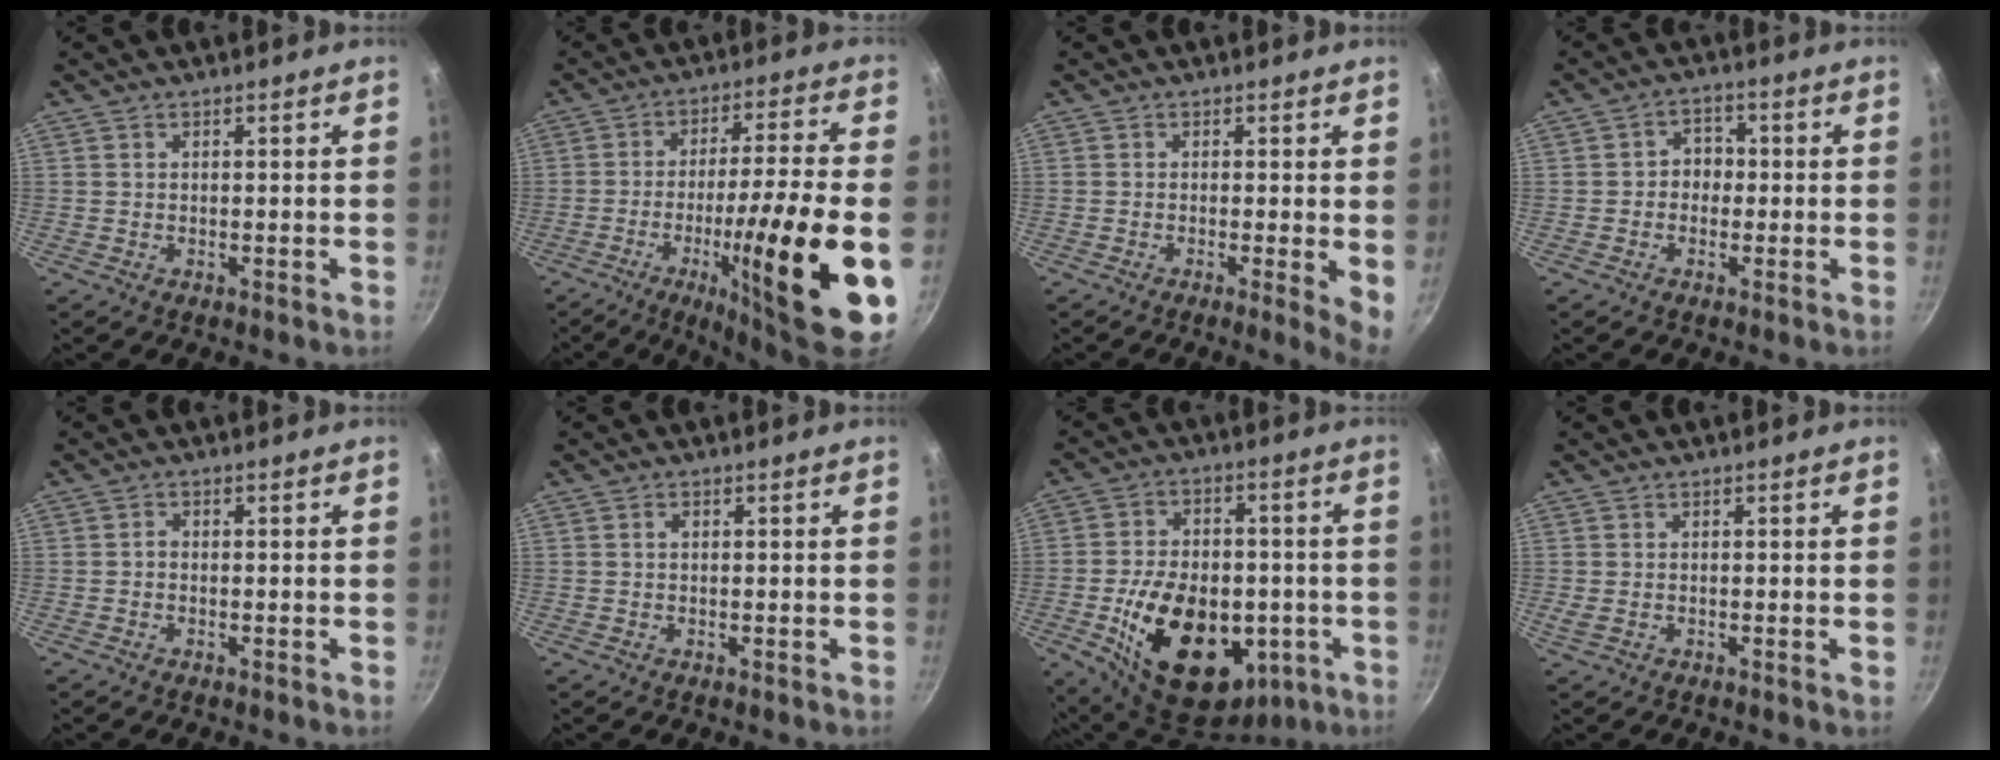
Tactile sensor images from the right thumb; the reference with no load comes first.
{"total": 21.0, "force": [-7.0, 2.1, 19.7], "torque": [-0.295, 0.021, -0.104]}
{"total": 4.5, "force": [-0.3, 0.7, 4.4], "torque": [-0.055, -0.010, -0.006]}
{"total": 3.7, "force": [-0.6, 3.2, 1.8], "torque": [0.002, 0.012, -0.016]}
{"total": 0.8, "force": [-0.3, 0.6, 0.5], "torque": [-0.008, 0.005, -0.008]}
{"total": 0.6, "force": [0.1, 0.5, 0.4], "torque": [-0.007, 0.003, 0.002]}
{"total": 23.3, "force": [-5.7, 15.0, 16.8], "torque": [-0.255, 0.018, -0.071]}
{"total": 1.2, "force": [0.0, 0.3, 1.2], "torque": [-0.022, -0.004, -0.001]}